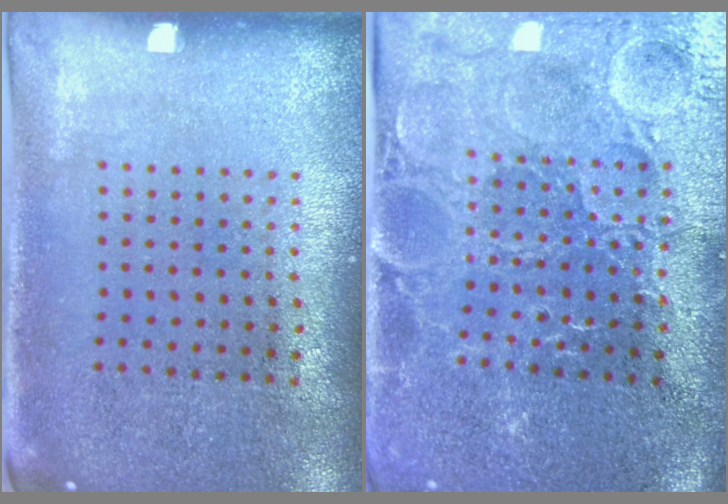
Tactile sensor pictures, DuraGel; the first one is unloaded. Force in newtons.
{"total": 3.8, "press": 3.7, "slide": 0.8}